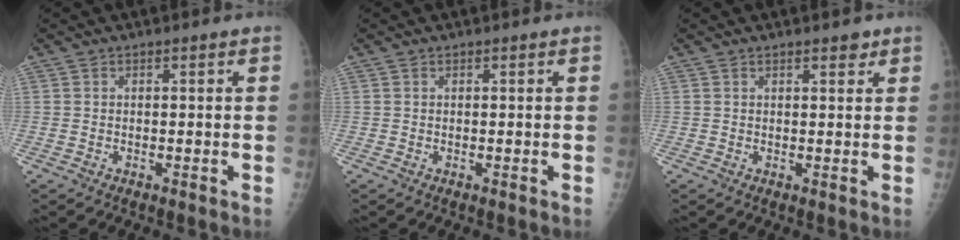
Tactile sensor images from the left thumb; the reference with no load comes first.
{"total": 0.0}
{"total": 1.7, "force": [1.2, 0.6, 1.0], "torque": [-0.007, -0.005, 0.014]}